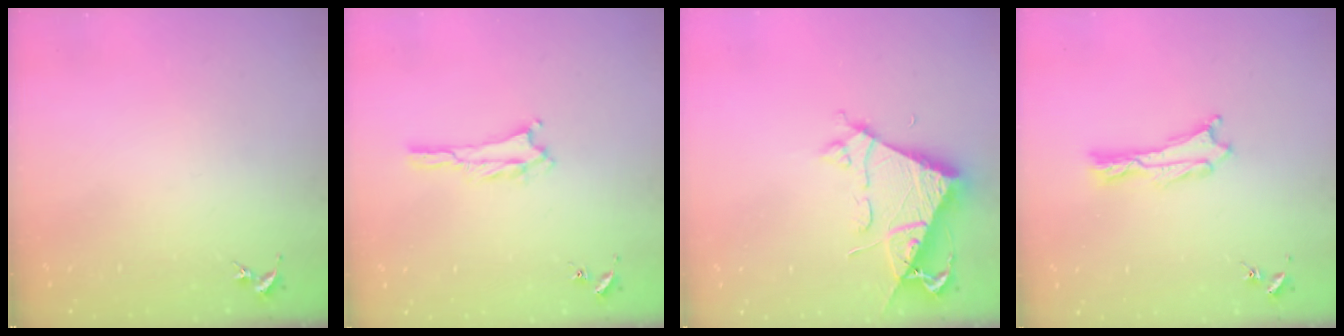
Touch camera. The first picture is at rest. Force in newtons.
{"total": 2.1, "press": 2.1, "slide": 0.3}
{"total": 6.6, "press": 6.5, "slide": 0.6}
{"total": 0.7, "press": 0.6, "slide": 0.2}